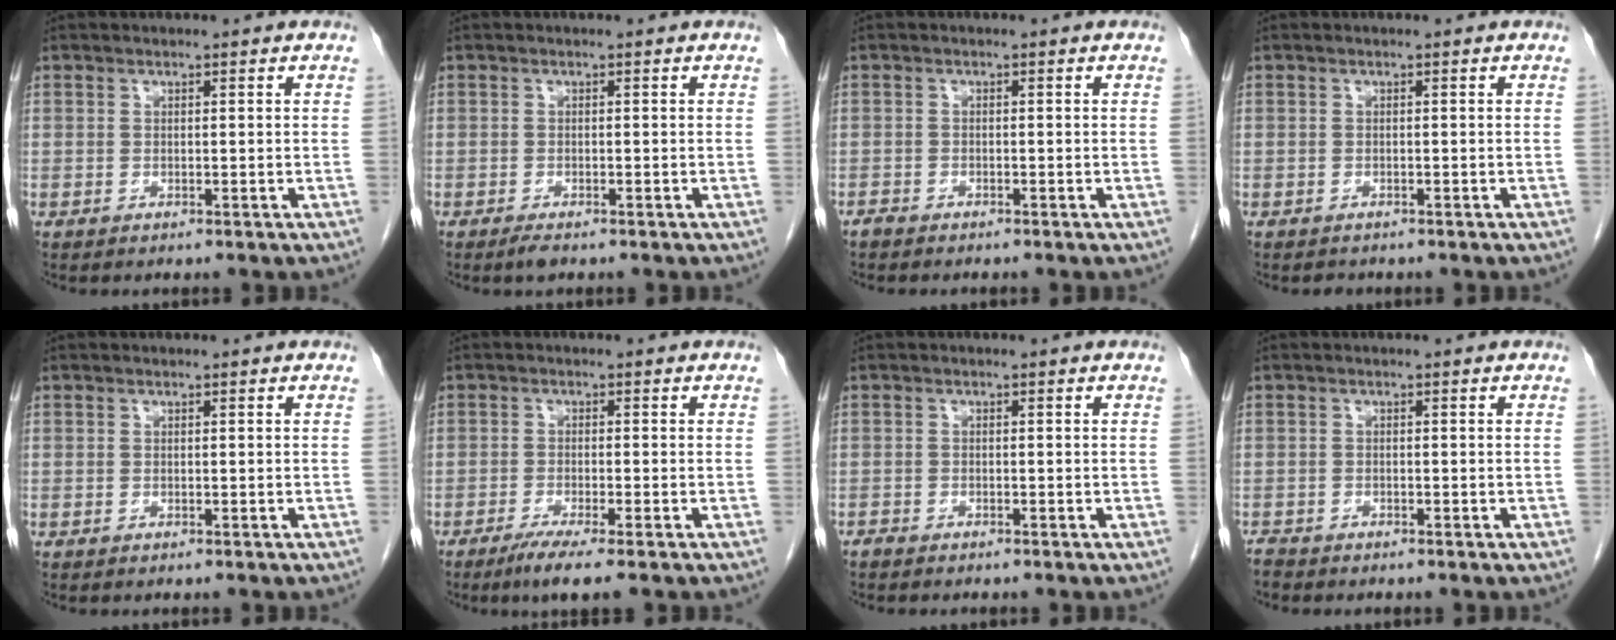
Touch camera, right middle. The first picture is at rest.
{"total": 1.5, "force": [-1.1, 0.3, 0.9], "torque": [-0.022, -0.004, -0.017]}
{"total": 1.2, "force": [-1.1, 0.3, 0.2], "torque": [-0.004, 0.000, -0.021]}
{"total": 0.7, "force": [-0.6, 0.3, 0.0], "torque": [-0.008, -0.001, -0.011]}
{"total": 0.0}
{"total": 4.3, "force": [-2.9, -0.3, 3.1], "torque": [-0.057, -0.013, -0.055]}
{"total": 1.0, "force": [-1.0, 0.2, 0.2], "torque": [-0.005, 0.000, -0.019]}
{"total": 1.0, "force": [-1.0, 0.1, -0.1], "torque": [-0.001, -0.003, -0.022]}